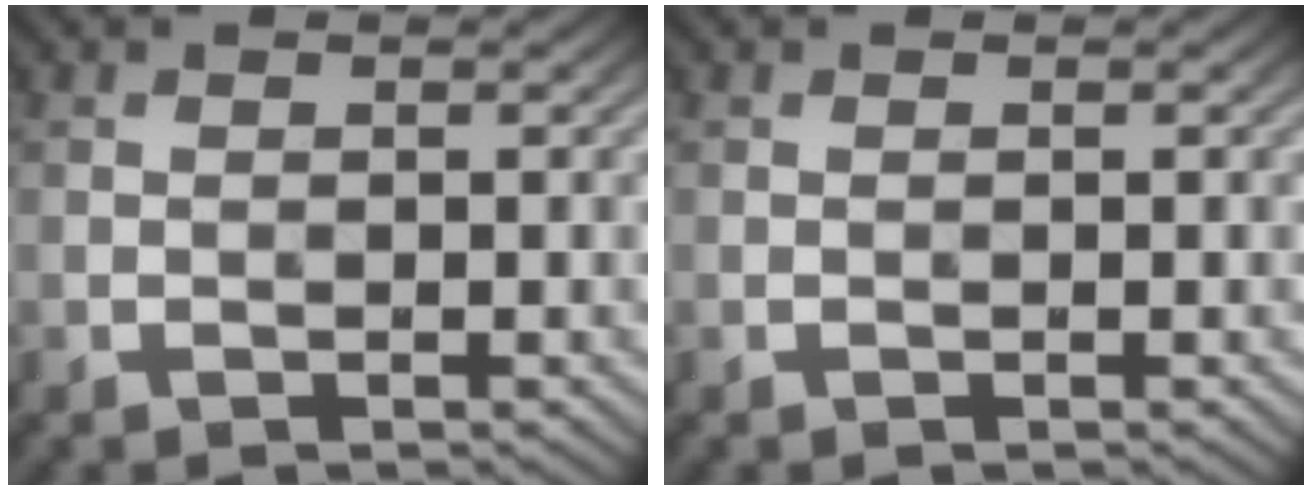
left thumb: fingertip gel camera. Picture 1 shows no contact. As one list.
[{"total": 0.0}]